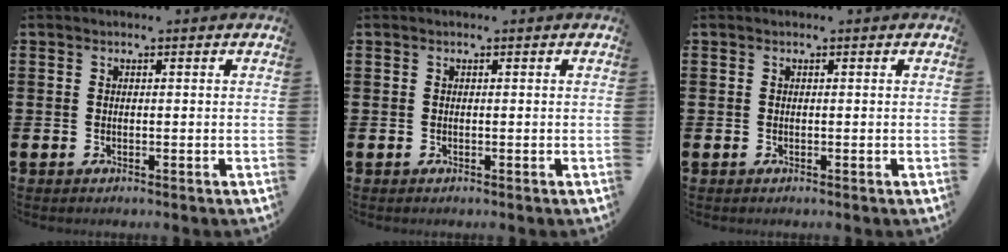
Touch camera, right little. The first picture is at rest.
{"total": 0.0}
{"total": 0.0}